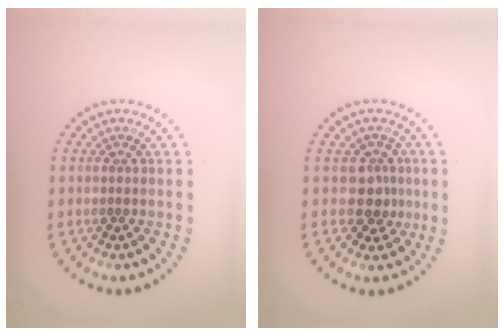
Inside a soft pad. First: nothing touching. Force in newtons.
{"total": 2.5, "press": 2.1, "slide": 1.3}